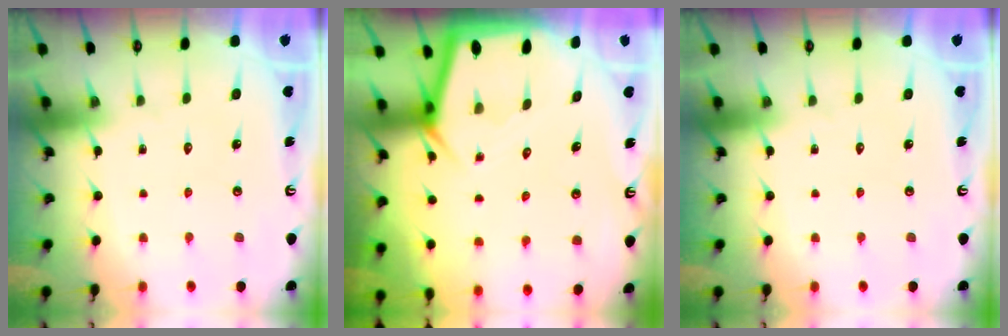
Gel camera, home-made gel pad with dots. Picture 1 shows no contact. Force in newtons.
{"total": 3.3, "press": 3.3, "slide": 0.2}
{"total": 0.0}